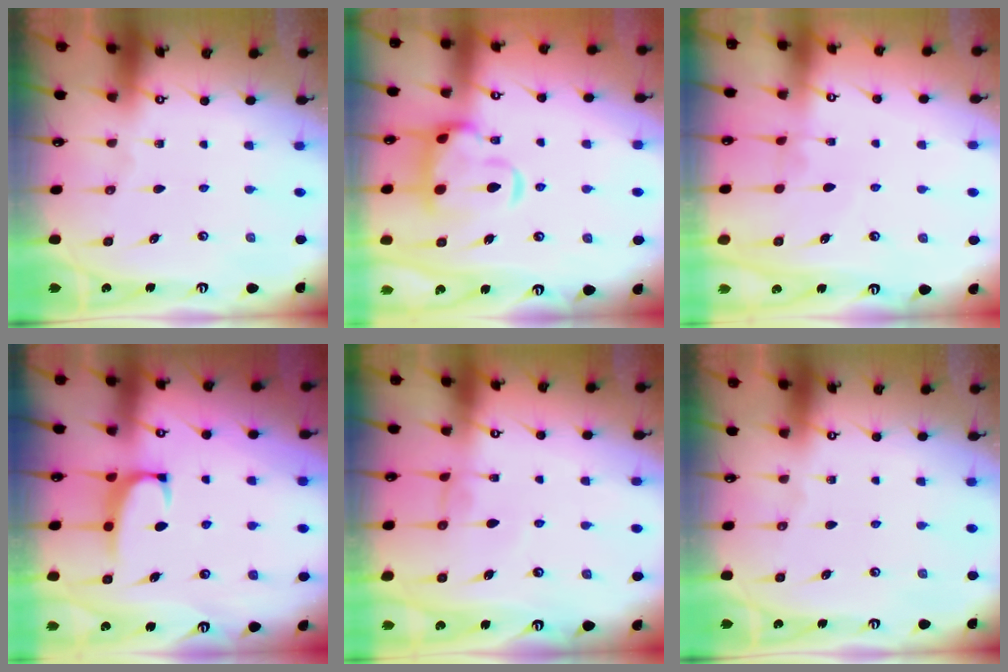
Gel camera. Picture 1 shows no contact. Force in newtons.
{"total": 7.7, "press": 7.5, "slide": 1.7}
{"total": 4.0, "press": 4.0, "slide": 0.2}
{"total": 1.2, "press": 0.9, "slide": 0.7}
{"total": 0.8, "press": 0.8, "slide": 0.3}
{"total": 0.0}